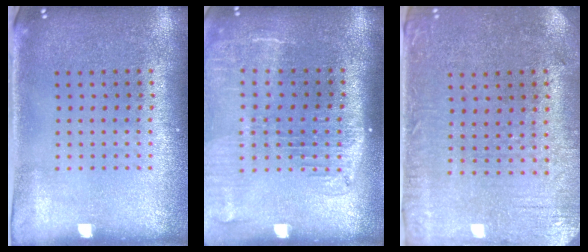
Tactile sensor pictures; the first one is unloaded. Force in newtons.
{"total": 2.3, "press": 1.9, "slide": 1.4}
{"total": 0.6, "press": 0.3, "slide": 0.5}